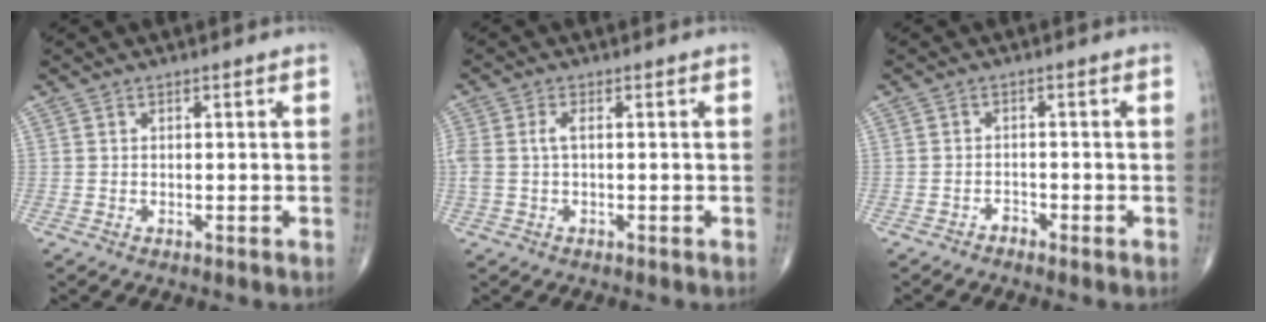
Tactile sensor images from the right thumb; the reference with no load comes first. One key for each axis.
{"total": 3.0, "fx": 0.3, "fy": 1.2, "fz": 2.7, "tx": -0.083, "ty": 0.012, "tz": 0.008}
{"total": 1.2, "fx": -1.1, "fy": 0.4, "fz": 0.1, "tx": 0.003, "ty": 0.003, "tz": -0.024}